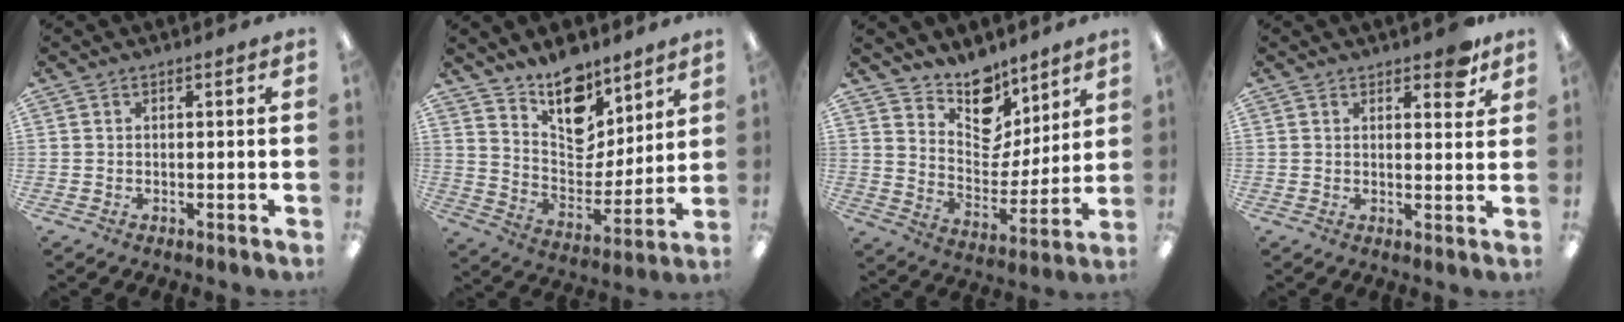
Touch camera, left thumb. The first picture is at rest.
{"total": 14.7, "force": [11.4, 7.5, 5.4], "torque": [-0.087, -0.084, 0.213]}
{"total": 12.7, "force": [10.4, 6.6, 3.3], "torque": [-0.059, -0.086, 0.197]}
{"total": 5.2, "force": [3.8, 2.2, 2.8], "torque": [-0.025, -0.019, 0.061]}